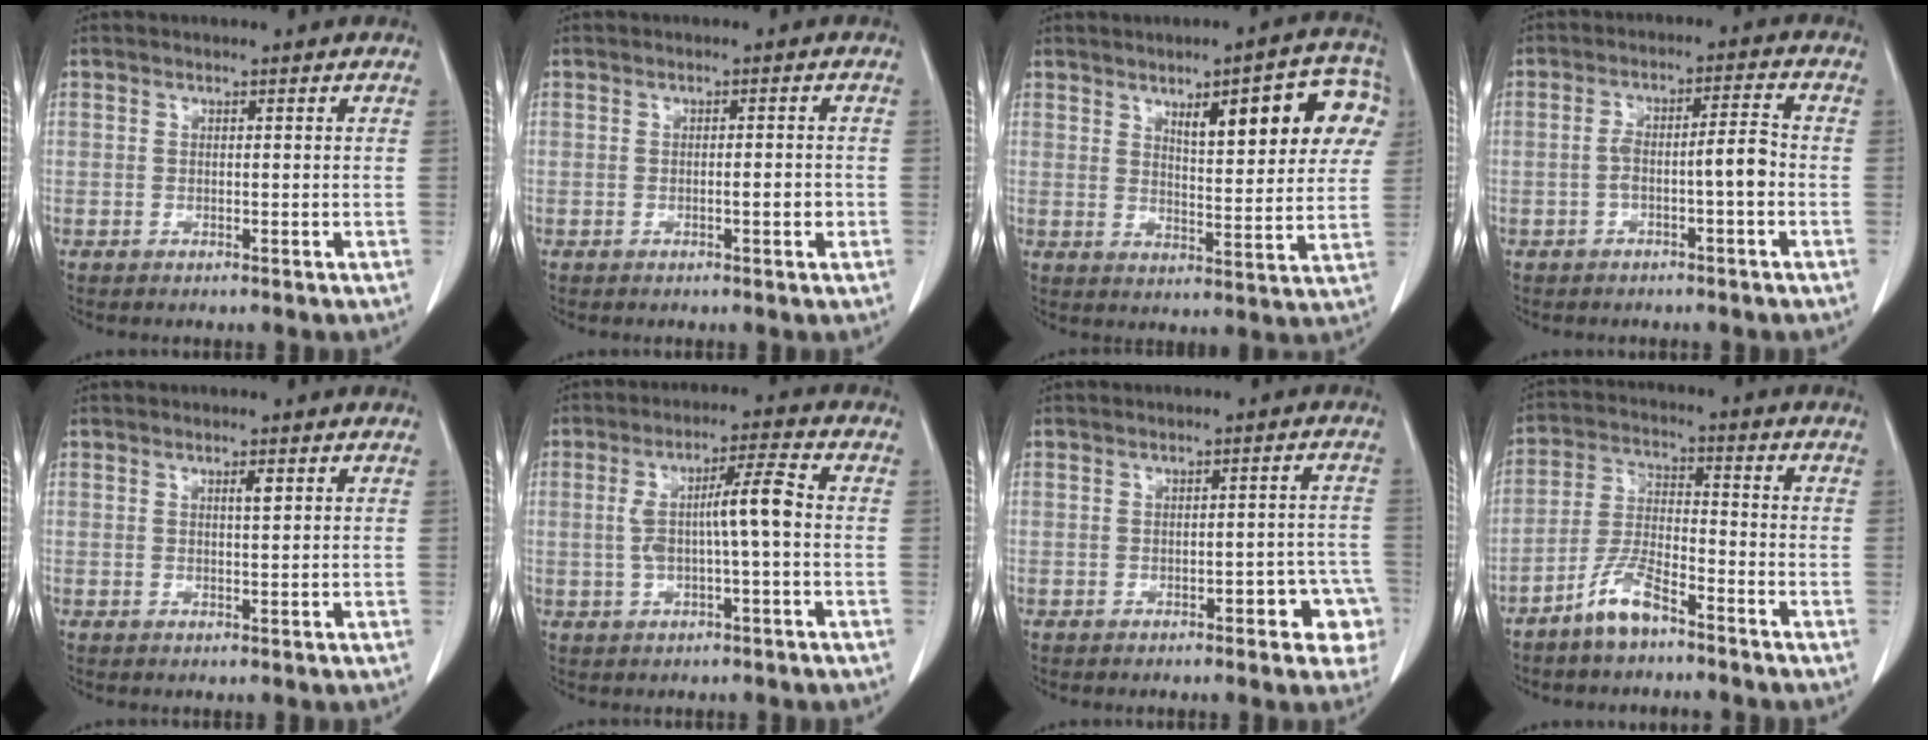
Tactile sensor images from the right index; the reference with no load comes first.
{"total": 1.8, "force": [-0.6, 0.3, 1.7], "torque": [-0.028, 0.000, -0.009]}
{"total": 13.8, "force": [5.6, 3.3, 12.2], "torque": [-0.151, 0.019, 0.072]}
{"total": 5.4, "force": [-1.6, 0.5, 5.1], "torque": [-0.092, 0.023, -0.023]}
{"total": 1.2, "force": [0.5, 0.1, 1.1], "torque": [-0.021, -0.001, 0.008]}
{"total": 7.3, "force": [-0.1, 0.5, 7.3], "torque": [-0.135, 0.019, -0.001]}
{"total": 6.2, "force": [-2.6, 2.1, 5.2], "torque": [-0.043, 0.016, -0.029]}
{"total": 7.0, "force": [-5.3, 1.6, 4.3], "torque": [-0.100, -0.006, -0.106]}